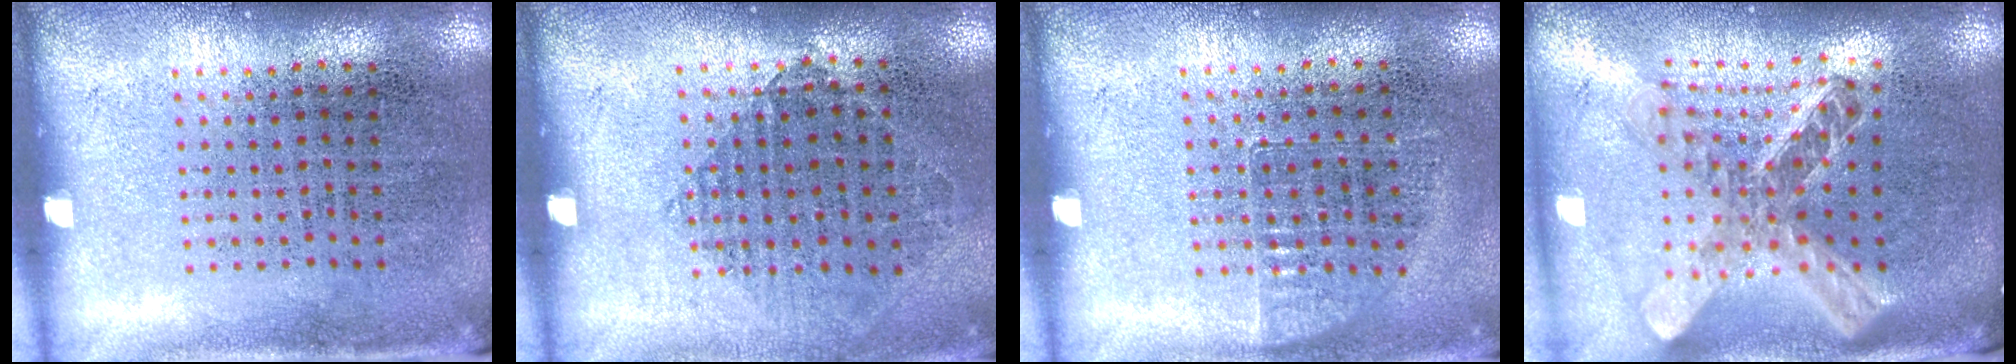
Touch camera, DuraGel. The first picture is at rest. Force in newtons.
{"total": 0.9, "press": 0.9, "slide": 0.3}
{"total": 0.7, "press": 0.7, "slide": 0.1}
{"total": 2.5, "press": 1.9, "slide": 1.6}